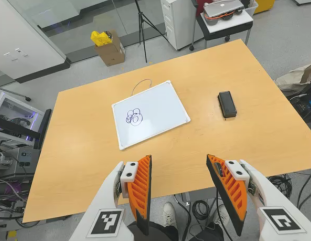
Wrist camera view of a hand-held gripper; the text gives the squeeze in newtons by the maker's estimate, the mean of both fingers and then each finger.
{"total": 0.0}